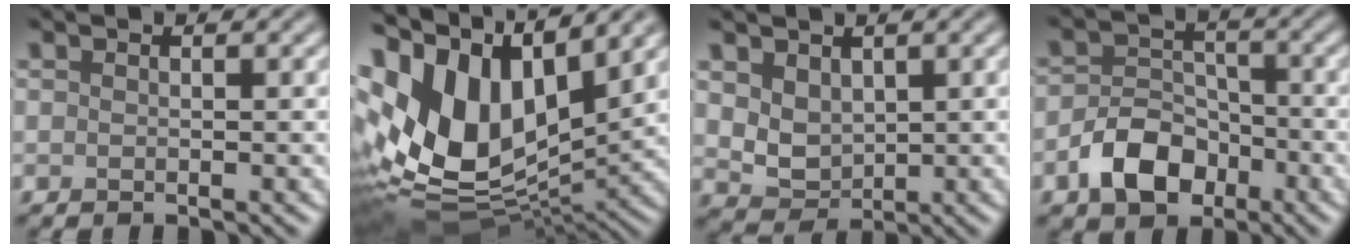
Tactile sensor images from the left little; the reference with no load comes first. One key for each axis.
{"total": 14.9, "fx": 4.3, "fy": 8.4, "fz": 11.5, "tx": -0.241, "ty": 0.011, "tz": 0.079}
{"total": 2.9, "fx": 1.1, "fy": 2.1, "fz": 1.6, "tx": -0.038, "ty": -0.008, "tz": 0.025}
{"total": 5.1, "fx": -2.7, "fy": 3.4, "fz": 2.7, "tx": -0.045, "ty": 0.000, "tz": -0.054}